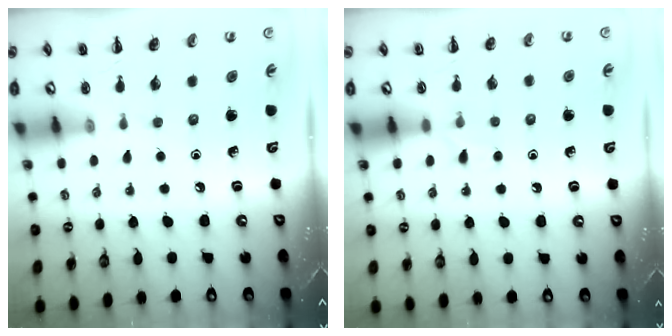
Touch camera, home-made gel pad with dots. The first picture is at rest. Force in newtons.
{"total": 5.8, "press": 5.5, "slide": 1.9}